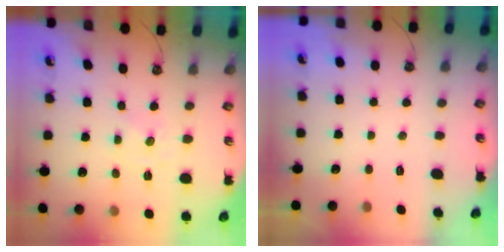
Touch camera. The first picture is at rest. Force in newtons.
{"total": 0.0}